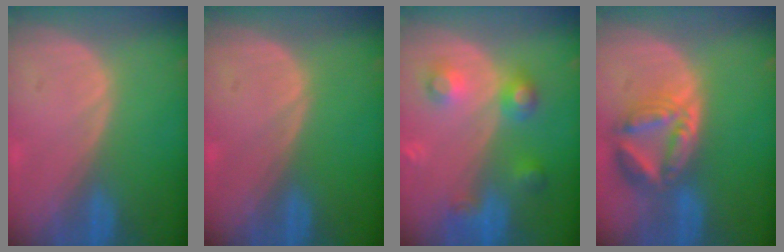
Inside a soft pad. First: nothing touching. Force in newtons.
{"total": 0.0}
{"total": 5.6, "press": 5.6, "slide": 0.3}
{"total": 8.0, "press": 7.1, "slide": 3.8}